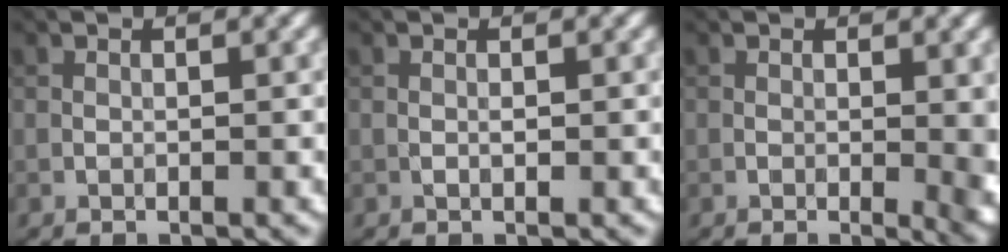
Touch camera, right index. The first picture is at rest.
{"total": 0.0}
{"total": 3.4, "force": [0.2, 1.2, 3.2], "torque": [-0.031, -0.007, 0.007]}